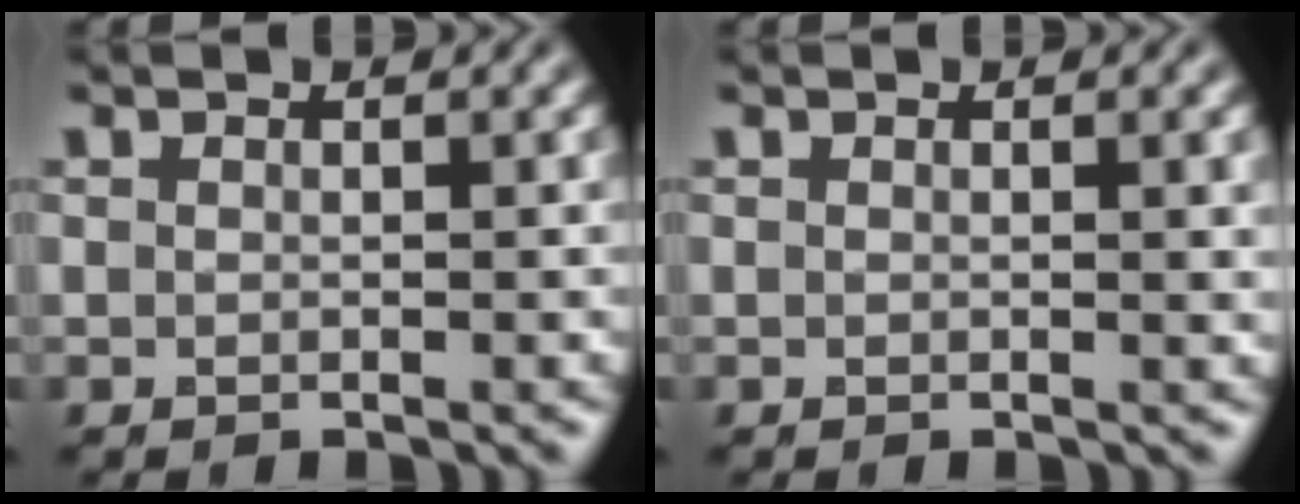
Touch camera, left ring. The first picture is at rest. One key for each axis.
{"total": 1.3, "fx": 0.3, "fy": 0.4, "fz": 1.2, "tx": -0.011, "ty": 0.001, "tz": 0.002}